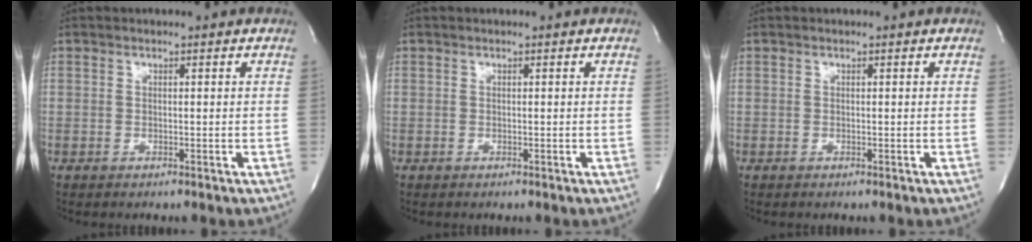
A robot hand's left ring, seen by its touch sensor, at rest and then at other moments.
{"total": 0.0}
{"total": 0.0}